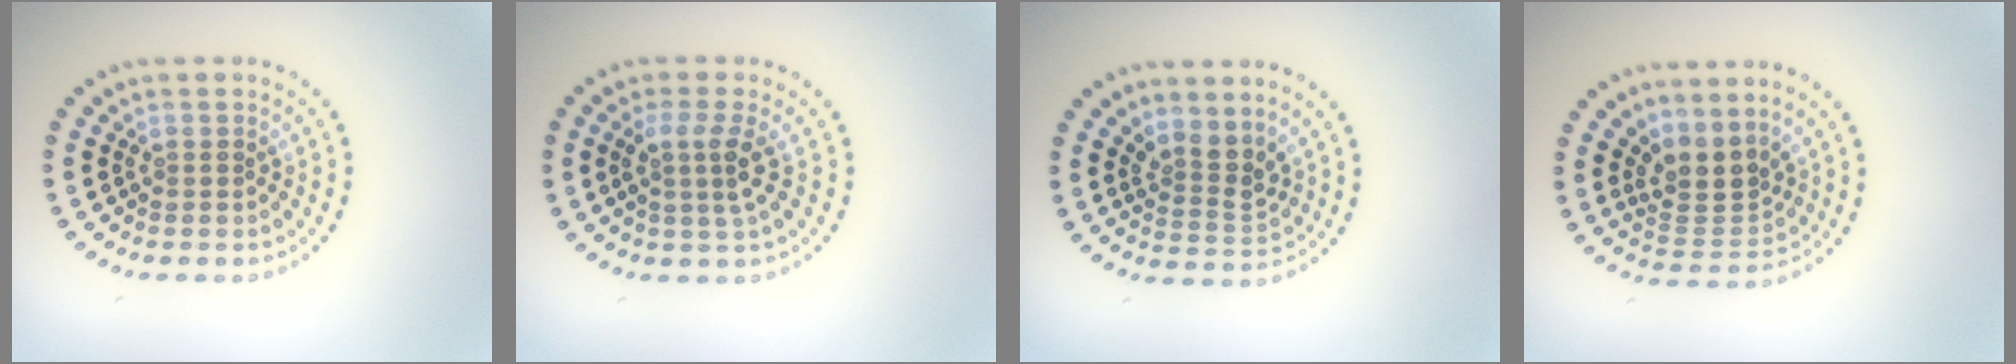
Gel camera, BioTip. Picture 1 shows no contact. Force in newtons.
{"total": 2.7, "press": 1.9, "slide": 1.8}
{"total": 2.7, "press": 2.0, "slide": 1.8}
{"total": 3.2, "press": 2.4, "slide": 2.1}